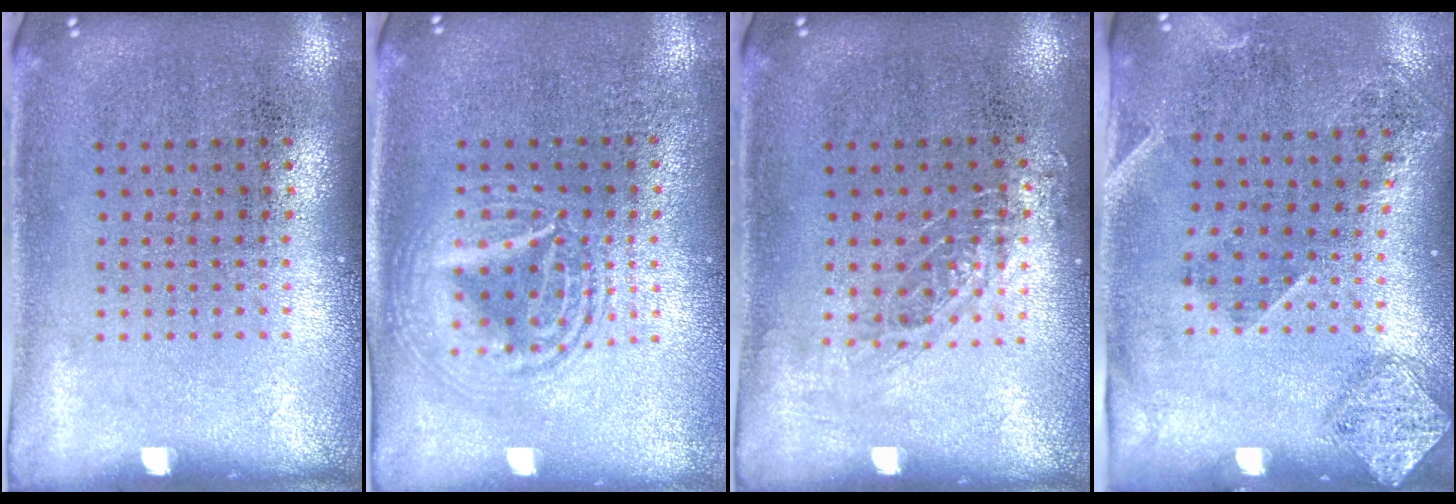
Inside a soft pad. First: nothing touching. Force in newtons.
{"total": 2.7, "press": 2.7, "slide": 0.2}
{"total": 0.9, "press": 0.8, "slide": 0.2}
{"total": 1.8, "press": 1.2, "slide": 1.3}